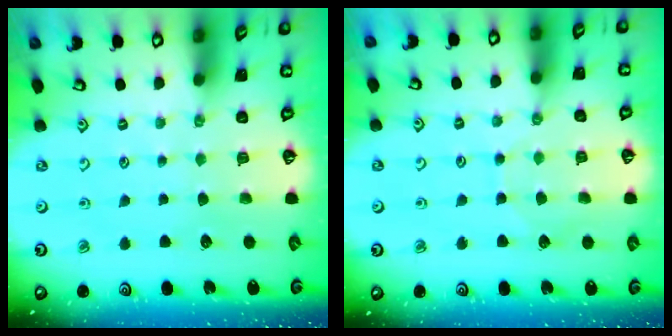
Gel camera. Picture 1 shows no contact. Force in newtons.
{"total": 4.5, "press": 4.5, "slide": 0.5}